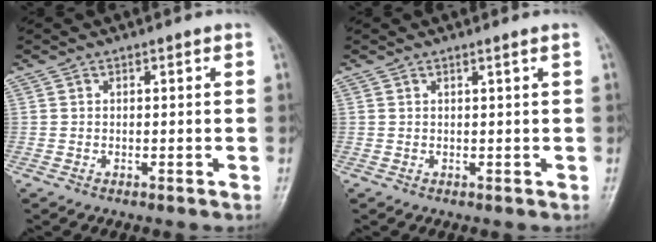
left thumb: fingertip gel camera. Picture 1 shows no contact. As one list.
[{"total": 0.8, "force": [0.3, -0.3, 0.6], "torque": [-0.019, -0.005, 0.009]}]